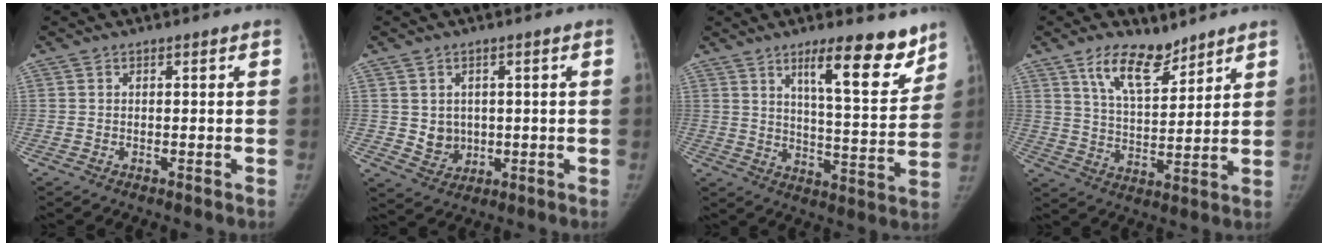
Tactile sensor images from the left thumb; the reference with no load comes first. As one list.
[{"total": 4.9, "force": [0.4, 4.3, 2.3], "torque": [-0.016, -0.006, 0.021]}, {"total": 14.8, "force": [9.6, 3.8, 10.5], "torque": [-0.115, -0.069, 0.150]}, {"total": 10.6, "force": [7.4, 4.6, 6.0], "torque": [-0.085, -0.051, 0.137]}]